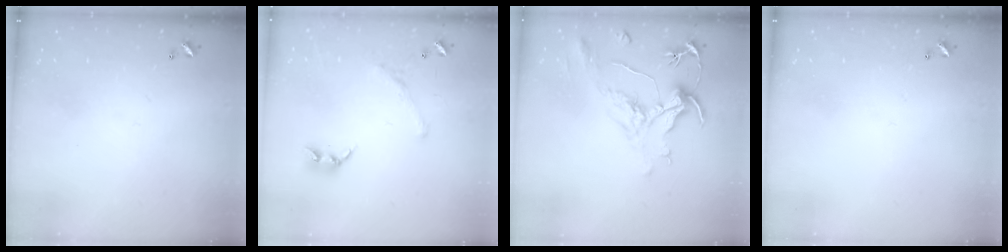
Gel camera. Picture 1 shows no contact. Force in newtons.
{"total": 1.6, "press": 1.1, "slide": 1.1}
{"total": 2.2, "press": 1.7, "slide": 1.3}
{"total": 0.0}